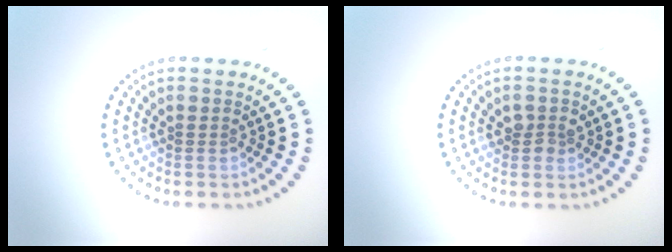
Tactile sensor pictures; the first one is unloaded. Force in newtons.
{"total": 1.4, "press": 1.3, "slide": 0.4}